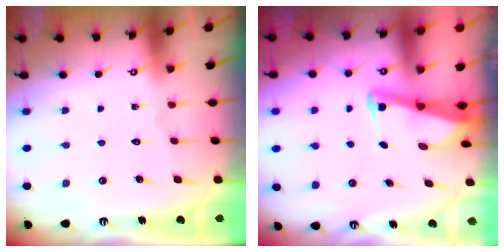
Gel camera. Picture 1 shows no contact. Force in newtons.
{"total": 3.0, "press": 3.0, "slide": 0.3}